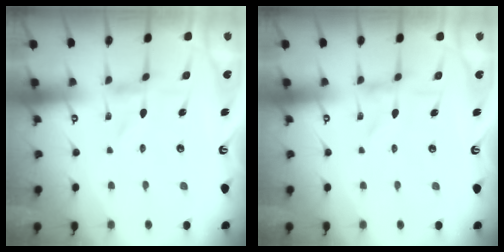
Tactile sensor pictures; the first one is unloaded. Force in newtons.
{"total": 0.9, "press": 0.9, "slide": 0.2}